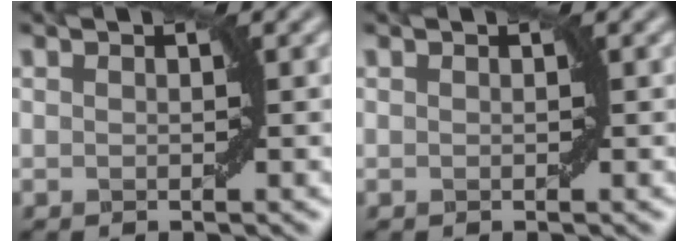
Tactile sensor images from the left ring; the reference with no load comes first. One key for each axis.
{"total": 0.0}